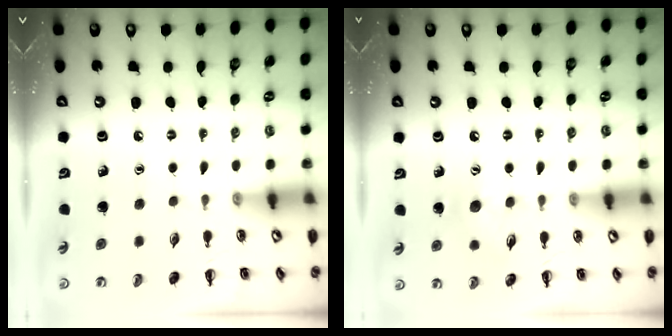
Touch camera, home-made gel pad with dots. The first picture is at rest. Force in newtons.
{"total": 6.5, "press": 6.5, "slide": 0.7}